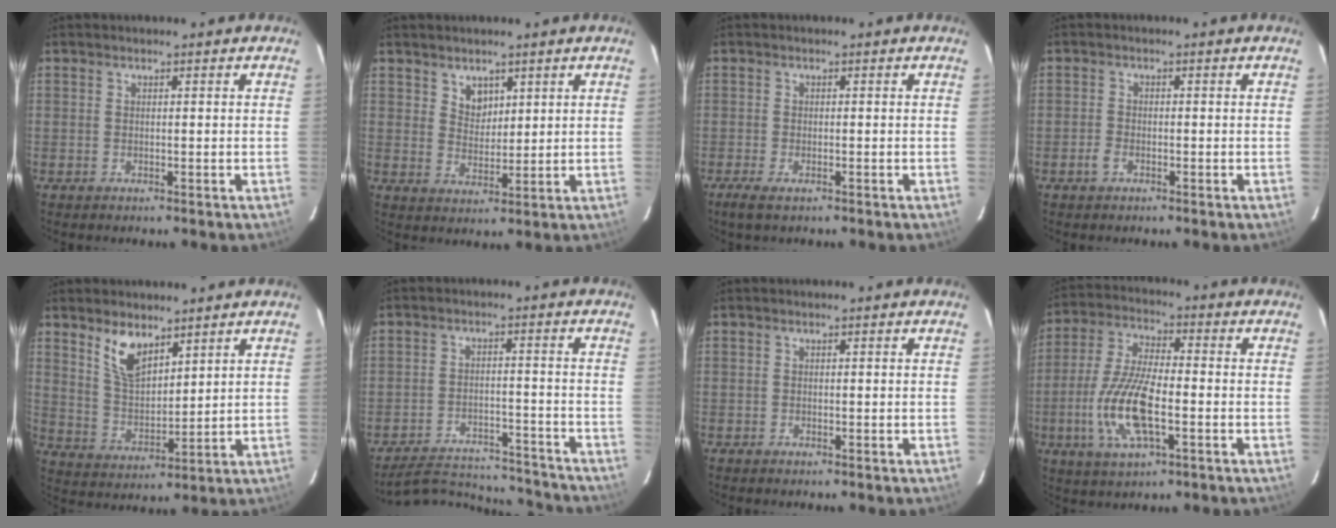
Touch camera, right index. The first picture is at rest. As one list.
[{"total": 4.1, "force": [2.5, 2.9, 1.6], "torque": [-0.020, 0.002, 0.047]}, {"total": 3.1, "force": [-2.0, 1.0, 2.1], "torque": [-0.048, -0.008, -0.038]}, {"total": 1.8, "force": [-1.1, 1.1, 1.0], "torque": [-0.023, 0.002, -0.023]}, {"total": 8.0, "force": [5.3, 3.6, 4.8], "torque": [-0.088, 0.005, 0.111]}, {"total": 16.8, "force": [-15.8, 4.4, 3.8], "torque": [-0.085, 0.026, -0.210]}, {"total": 0.0}, {"total": 13.5, "force": [-3.6, 4.7, 12.2], "torque": [-0.258, -0.005, -0.072]}]